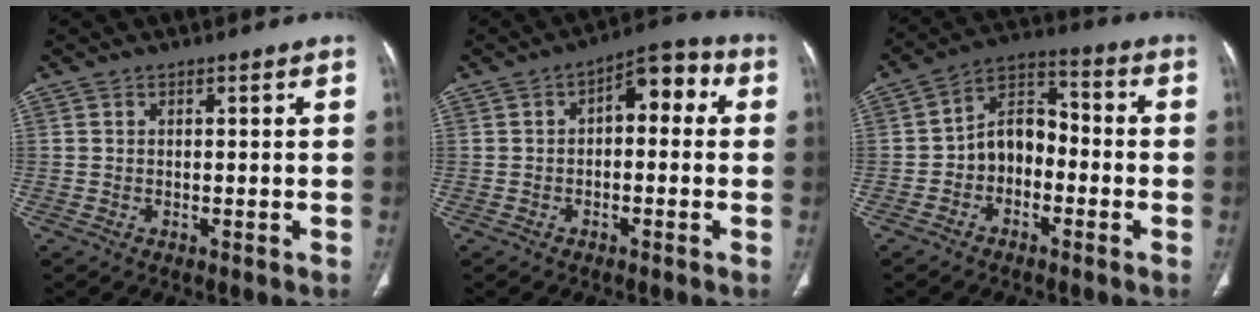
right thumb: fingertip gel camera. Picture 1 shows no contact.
{"total": 7.8, "force": [0.9, 4.3, 6.4], "torque": [-0.059, 0.031, 0.000]}
{"total": 9.0, "force": [-2.2, 6.6, 5.8], "torque": [-0.071, 0.042, -0.053]}